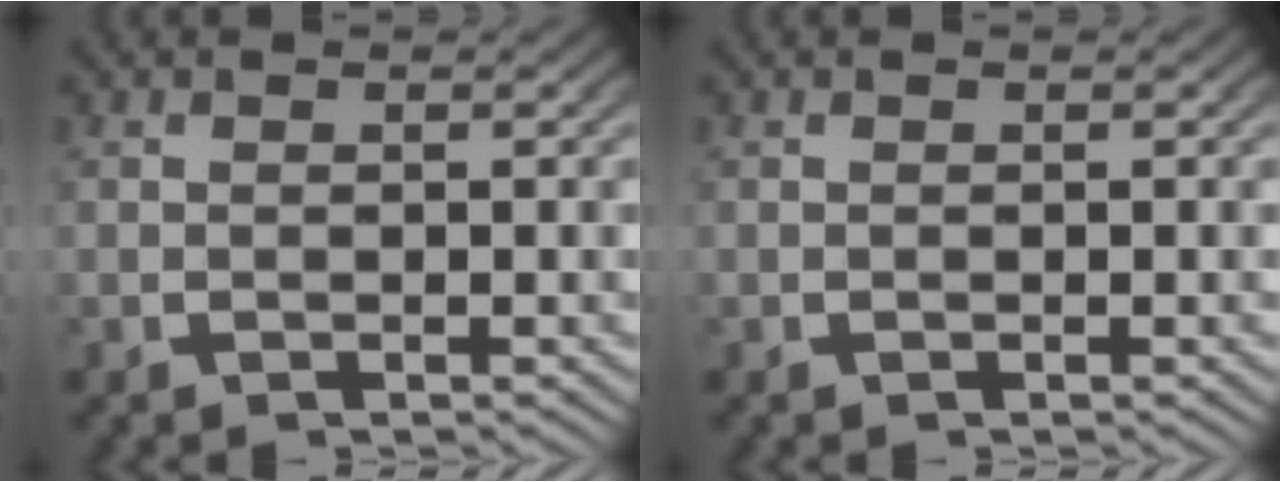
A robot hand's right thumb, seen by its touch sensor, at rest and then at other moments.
{"total": 0.0}